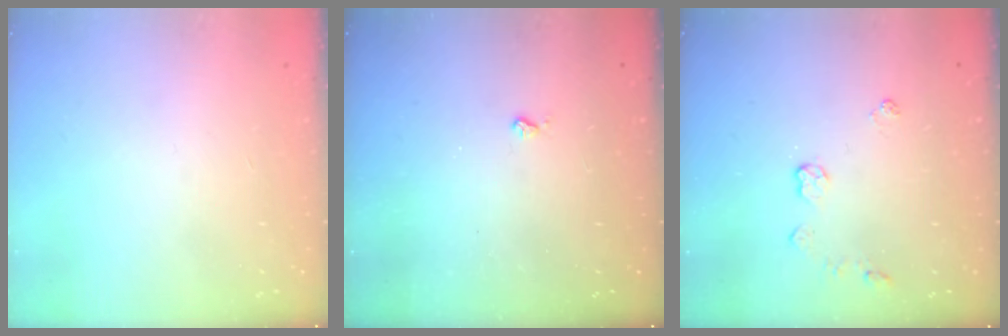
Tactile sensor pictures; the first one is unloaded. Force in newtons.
{"total": 2.1, "press": 2.1, "slide": 0.5}
{"total": 3.6, "press": 3.6, "slide": 0.4}